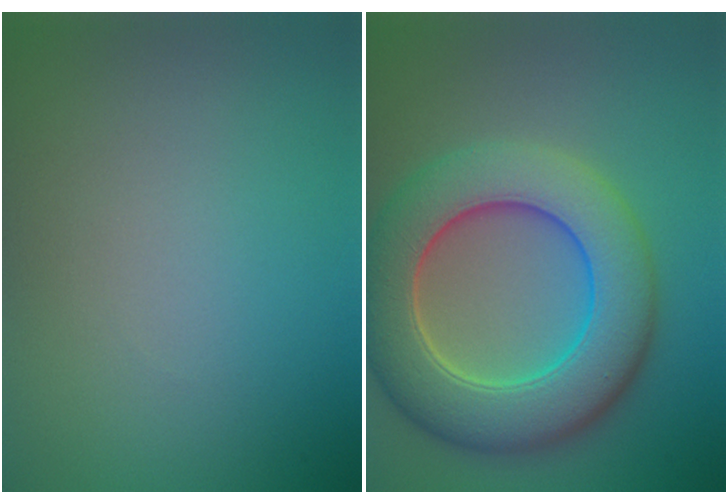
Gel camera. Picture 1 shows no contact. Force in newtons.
{"total": 9.8, "press": 9.8, "slide": 0.3}